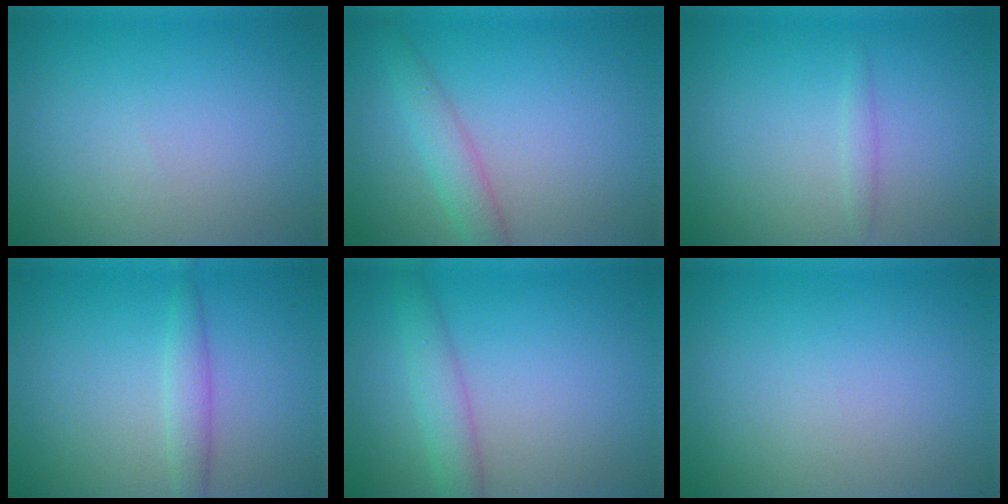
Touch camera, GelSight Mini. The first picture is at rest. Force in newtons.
{"total": 2.8, "press": 2.8, "slide": 0.1}
{"total": 0.8, "press": 0.8, "slide": 0.1}
{"total": 1.9, "press": 1.9, "slide": 0.1}
{"total": 2.9, "press": 2.9, "slide": 0.1}
{"total": 0.0}